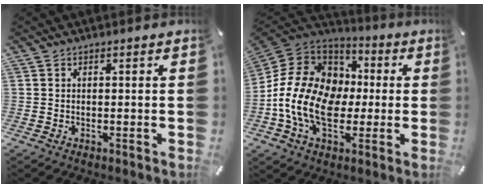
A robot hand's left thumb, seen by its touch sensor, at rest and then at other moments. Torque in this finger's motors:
{"motor_torque": [0.63, 2.22, 1.64, 1.13, 0.35]}